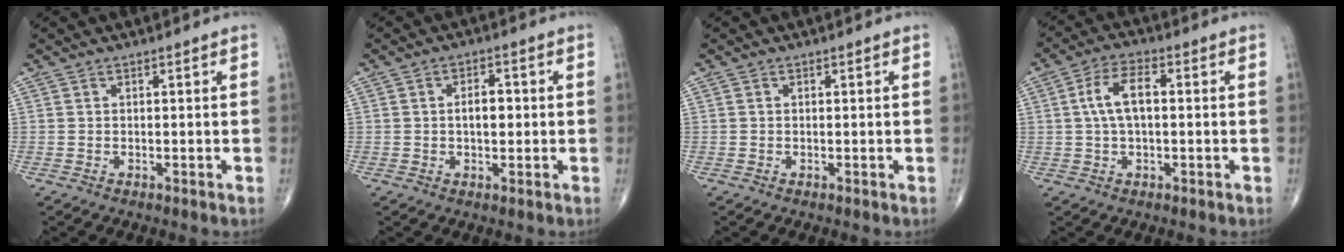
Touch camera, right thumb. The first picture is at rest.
{"total": 4.2, "force": [0.1, 2.3, 3.5], "torque": [-0.051, 0.006, -0.002]}
{"total": 0.0}
{"total": 7.1, "force": [0.6, 3.3, 6.2], "torque": [-0.125, 0.019, 0.006]}